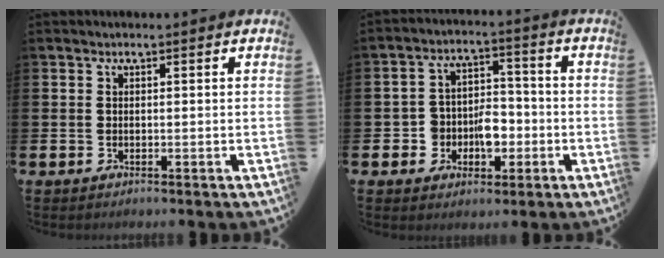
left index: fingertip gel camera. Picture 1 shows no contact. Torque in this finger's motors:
{"motor_torque": [0.73, 0.80, 0.13, 0.05]}